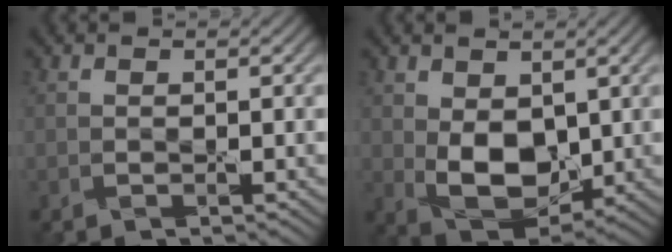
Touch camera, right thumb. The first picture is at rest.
{"total": 7.3, "force": [0.8, 4.8, 5.5], "torque": [-0.117, -0.014, 0.021]}